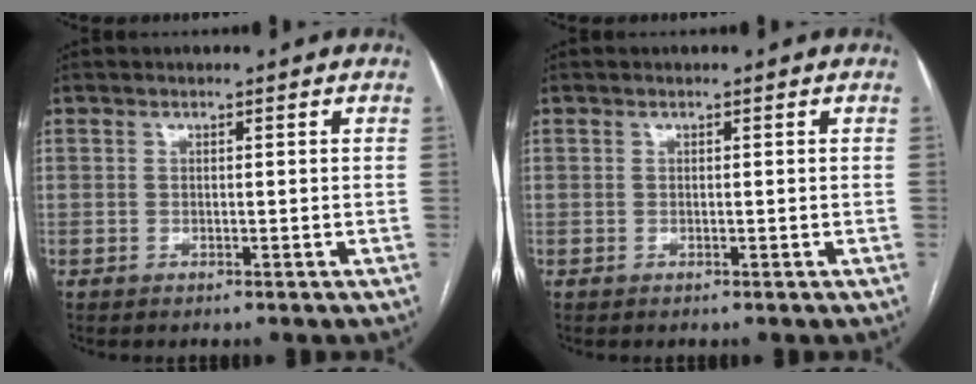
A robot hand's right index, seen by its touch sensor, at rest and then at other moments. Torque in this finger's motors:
{"motor_torque": [-0.01, 0.02, 0.01, 0.00]}